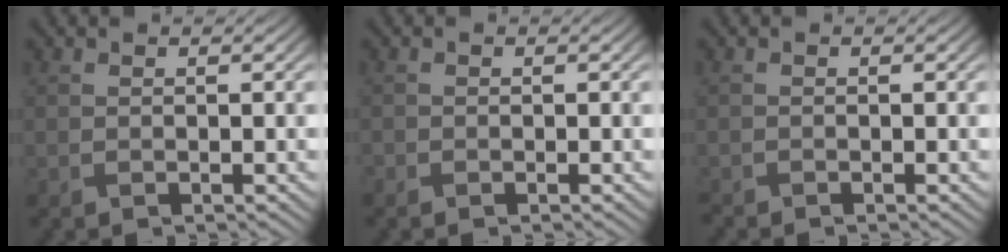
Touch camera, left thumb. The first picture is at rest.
{"total": 0.5, "force": [-0.5, 0.2, 0.0], "torque": [-0.002, -0.003, -0.010]}
{"total": 0.7, "force": [-0.7, 0.0, 0.0], "torque": [0.001, -0.003, -0.015]}